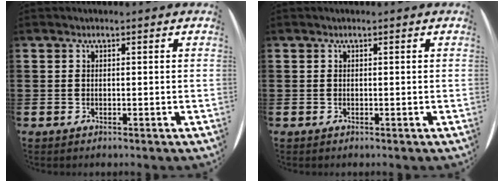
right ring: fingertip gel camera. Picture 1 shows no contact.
{"total": 0.0}